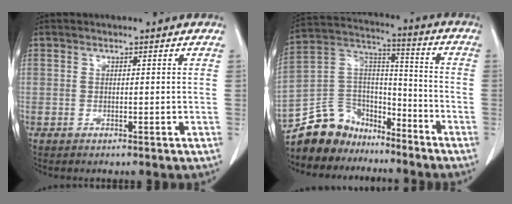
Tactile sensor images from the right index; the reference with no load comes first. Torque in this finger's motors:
{"motor_torque": [-0.43, -0.15, -0.58, -0.21]}